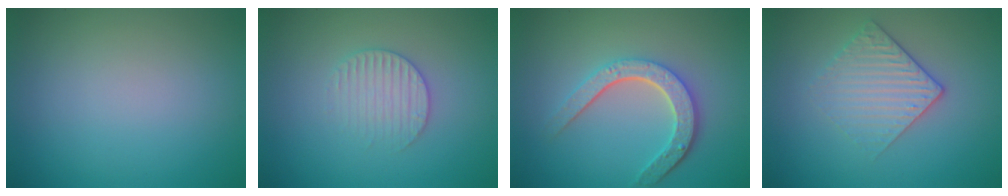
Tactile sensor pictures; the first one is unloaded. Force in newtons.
{"total": 2.5, "press": 2.5, "slide": 0.4}
{"total": 4.5, "press": 3.5, "slide": 2.9}
{"total": 2.9, "press": 2.6, "slide": 1.2}